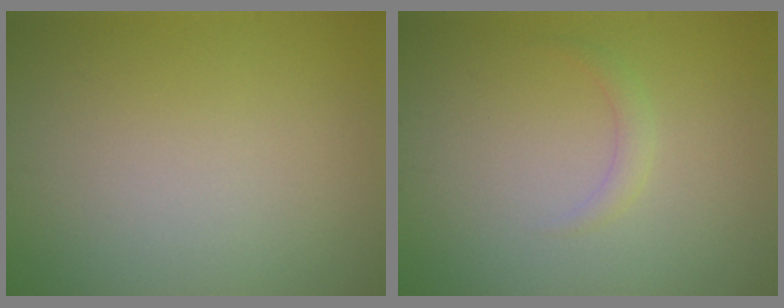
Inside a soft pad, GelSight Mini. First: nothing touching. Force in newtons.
{"total": 1.1, "press": 1.1, "slide": 0.1}